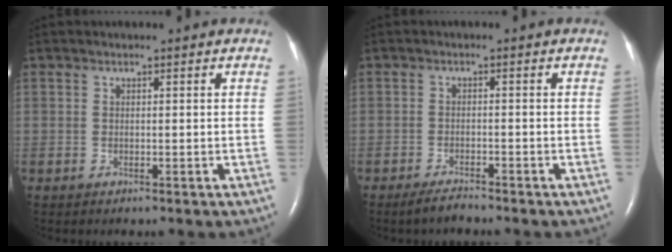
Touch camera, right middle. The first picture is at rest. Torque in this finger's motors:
{"motor_torque": [0.28, -0.30, 0.00, 0.00]}